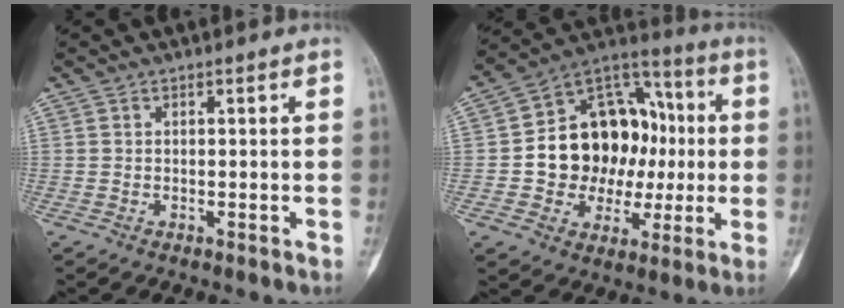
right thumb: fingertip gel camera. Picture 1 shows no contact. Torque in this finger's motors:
{"motor_torque": [1.82, 2.08, 0.64, -0.44, 0.13]}